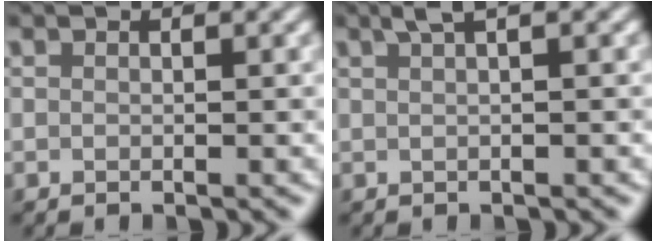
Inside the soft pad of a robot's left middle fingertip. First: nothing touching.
{"total": 2.3, "force": [1.1, 0.5, 1.9], "torque": [-0.025, 0.007, 0.013]}